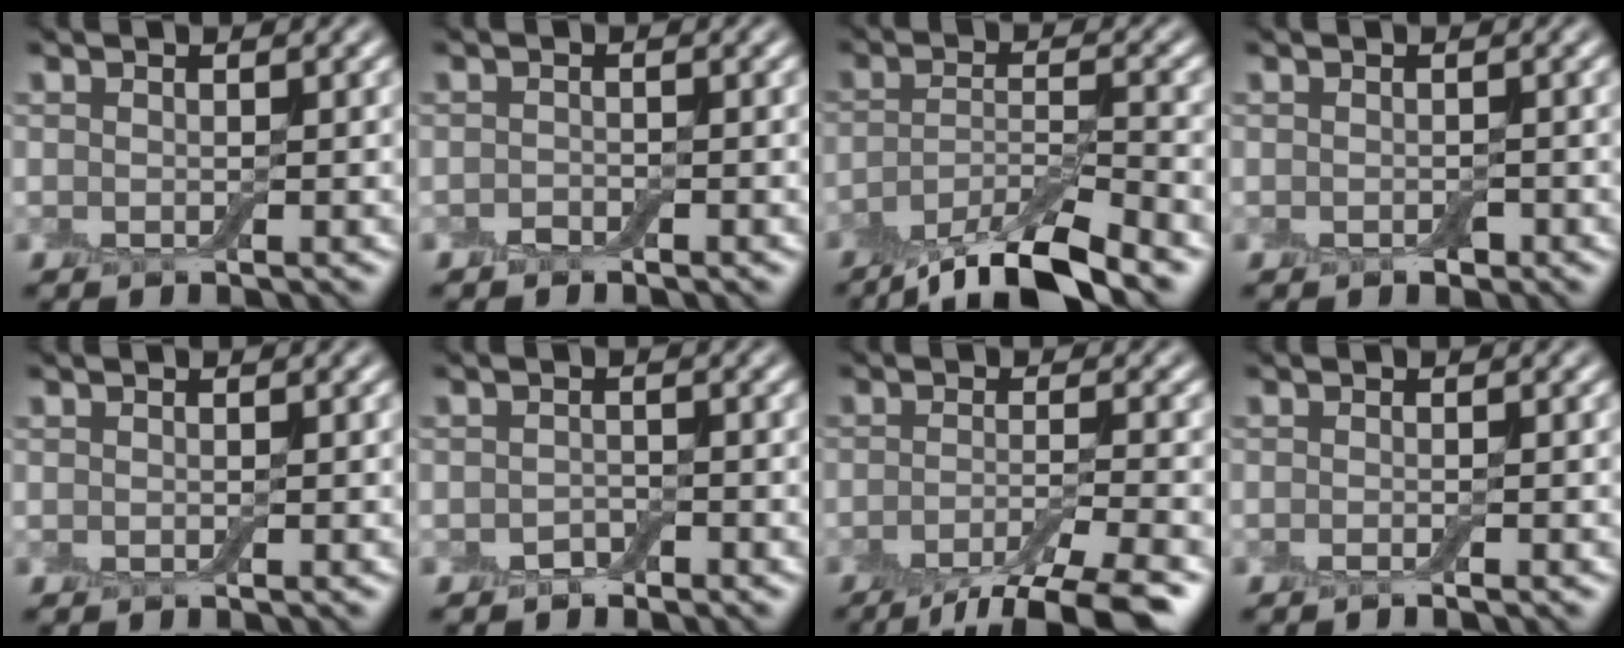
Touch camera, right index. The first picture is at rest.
{"total": 0.7, "force": [-0.6, 0.3, 0.3], "torque": [-0.005, 0.001, -0.012]}
{"total": 7.7, "force": [-5.6, 2.0, 5.0], "torque": [-0.083, -0.009, -0.104]}
{"total": 0.6, "force": [-0.3, 0.4, 0.4], "torque": [-0.005, 0.000, -0.004]}
{"total": 0.0}
{"total": 1.1, "force": [-0.8, 0.6, 0.4], "torque": [-0.007, 0.003, -0.014]}
{"total": 7.4, "force": [-5.0, 1.7, 5.2], "torque": [-0.068, -0.009, -0.086]}
{"total": 0.7, "force": [-0.4, 0.1, 0.6], "torque": [-0.006, -0.005, -0.009]}